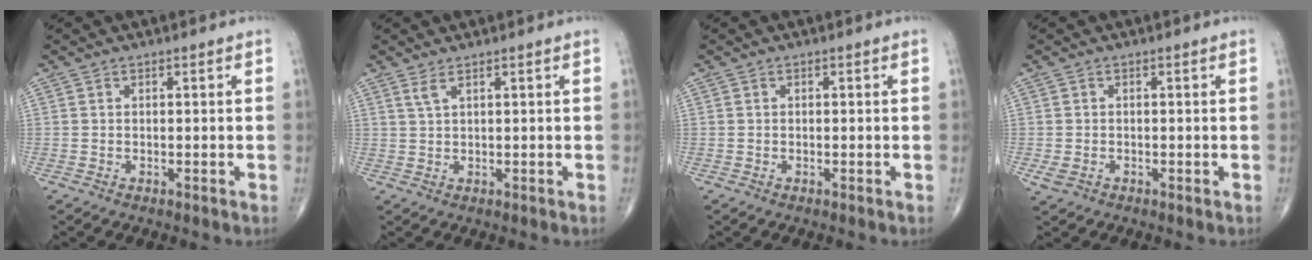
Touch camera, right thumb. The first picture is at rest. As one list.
[{"total": 1.7, "force": [1.1, 0.2, 1.3], "torque": [-0.033, -0.001, 0.028]}, {"total": 0.0}, {"total": 2.0, "force": [-0.7, 1.4, 1.2], "torque": [-0.027, 0.000, -0.010]}]